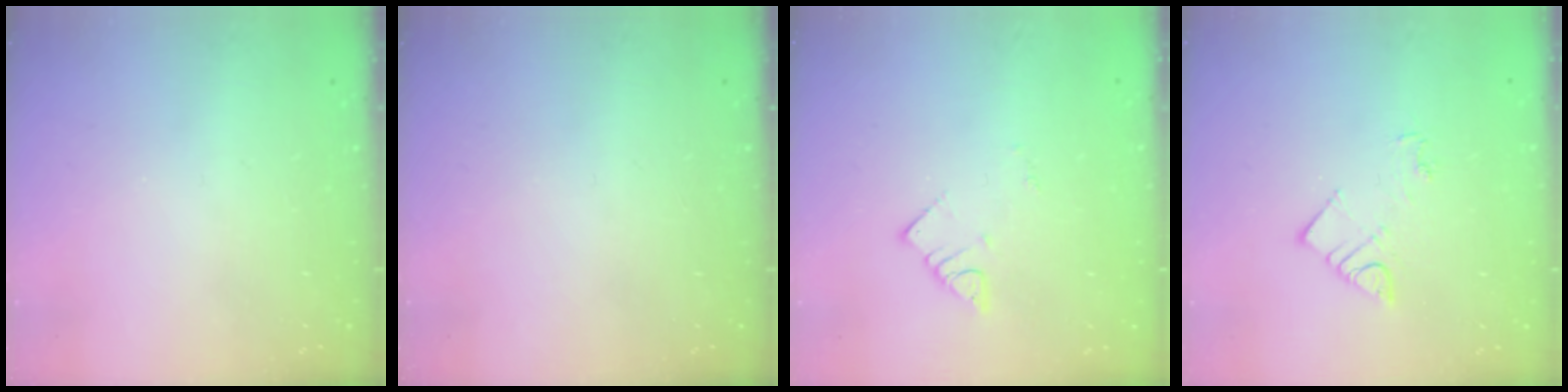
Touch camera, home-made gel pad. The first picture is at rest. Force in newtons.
{"total": 0.0}
{"total": 2.7, "press": 2.7, "slide": 0.1}
{"total": 5.0, "press": 5.0, "slide": 0.2}